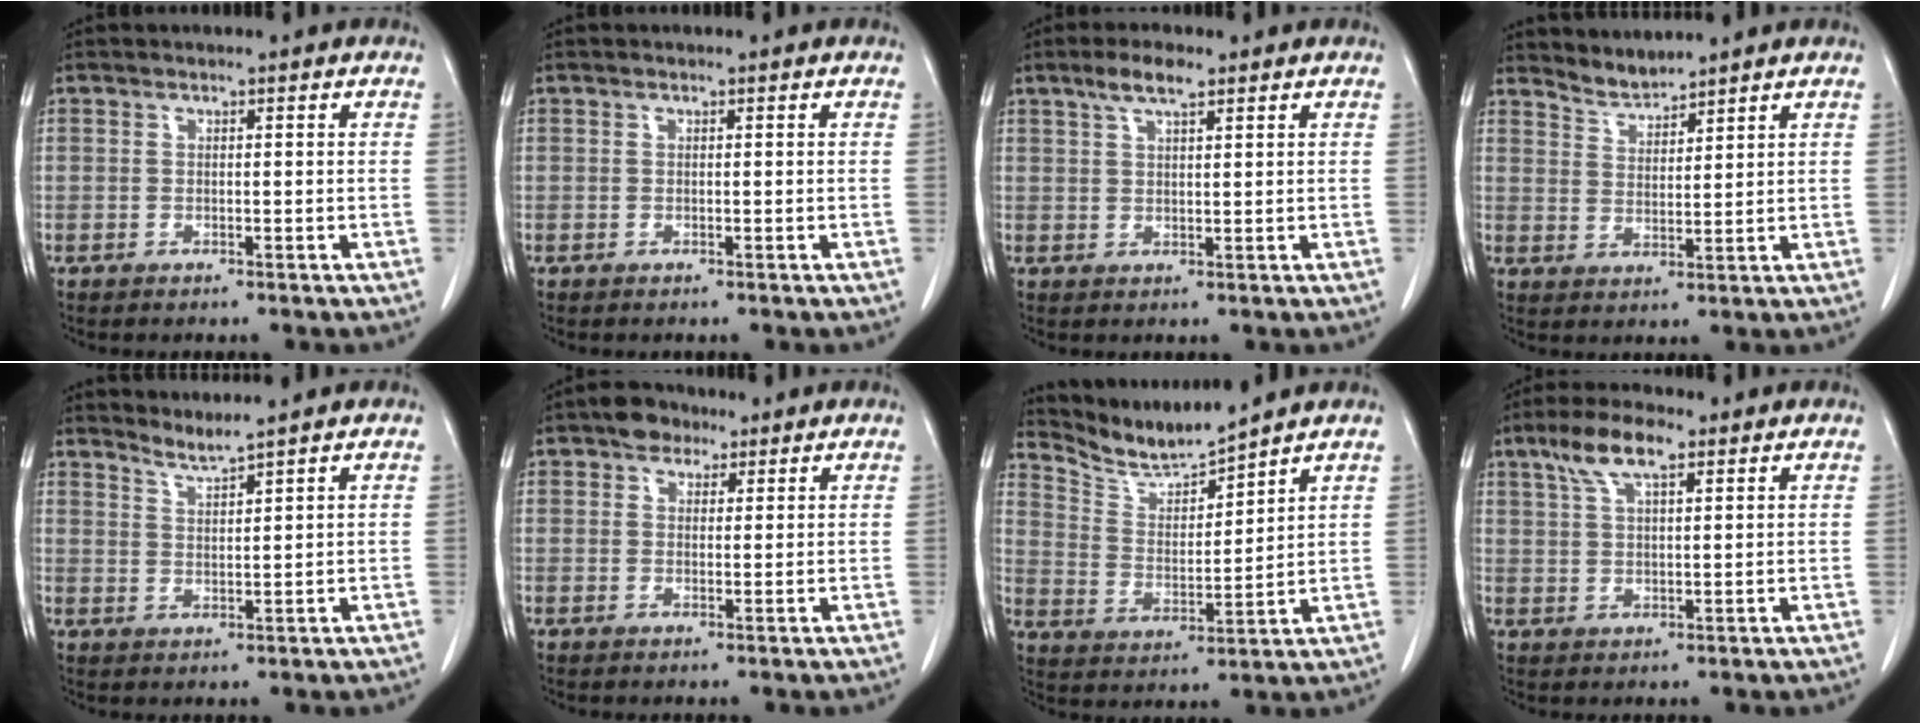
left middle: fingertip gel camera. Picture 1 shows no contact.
{"total": 0.0}
{"total": 4.1, "force": [2.8, 0.9, 2.9], "torque": [-0.060, 0.007, 0.054]}
{"total": 3.5, "force": [3.4, -0.1, -0.3], "torque": [0.003, 0.000, 0.071]}
{"total": 2.8, "force": [2.5, -1.2, 0.1], "torque": [-0.008, -0.014, 0.055]}
{"total": 3.7, "force": [2.4, 2.4, 1.4], "torque": [-0.025, 0.012, 0.041]}
{"total": 8.0, "force": [7.8, -1.0, 1.0], "torque": [-0.034, -0.007, 0.167]}
{"total": 7.0, "force": [4.3, 1.9, 5.2], "torque": [-0.110, 0.017, 0.081]}